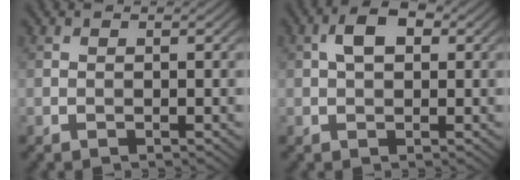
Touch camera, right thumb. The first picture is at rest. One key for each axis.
{"total": 4.1, "fx": 1.0, "fy": 2.3, "fz": 3.2, "tx": -0.059, "ty": 0.010, "tz": 0.012}